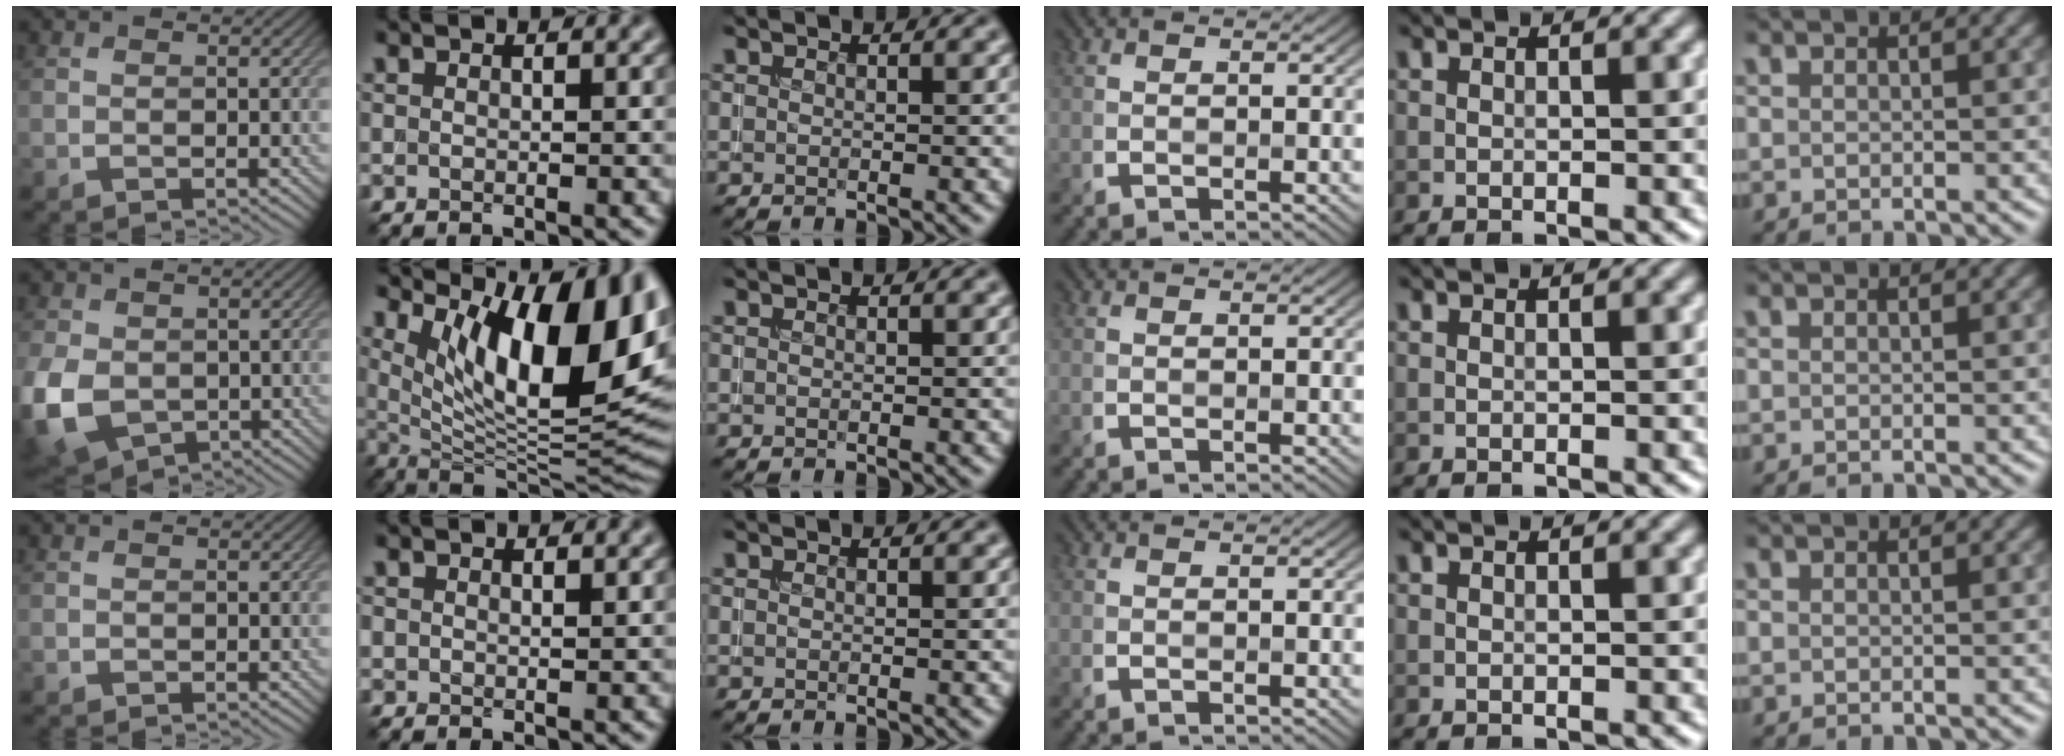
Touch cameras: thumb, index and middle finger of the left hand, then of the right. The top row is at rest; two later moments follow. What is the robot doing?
{"motion": "insert", "object": "coin"}